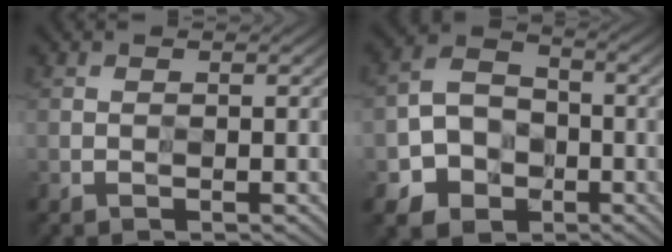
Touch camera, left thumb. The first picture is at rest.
{"total": 6.0, "force": [-2.5, 5.1, 2.0], "torque": [-0.042, 0.001, -0.059]}